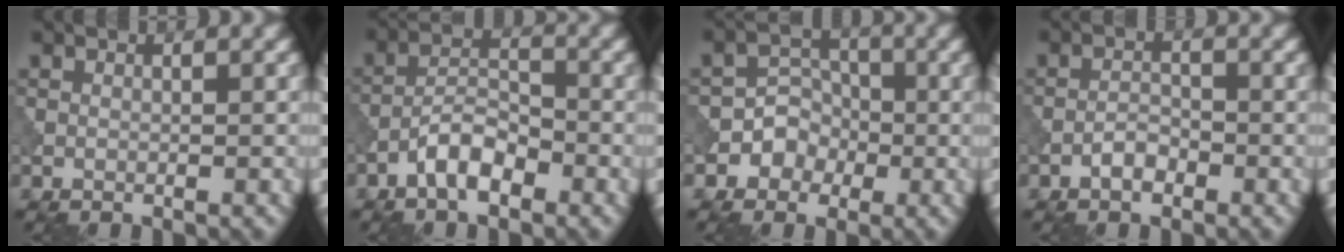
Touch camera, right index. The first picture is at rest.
{"total": 3.5, "force": [-2.2, 1.4, 2.4], "torque": [-0.039, 0.011, -0.047]}
{"total": 3.4, "force": [-1.3, 3.0, 0.6], "torque": [0.024, 0.017, -0.044]}
{"total": 1.7, "force": [-1.1, 0.8, 1.0], "torque": [-0.017, 0.005, -0.023]}